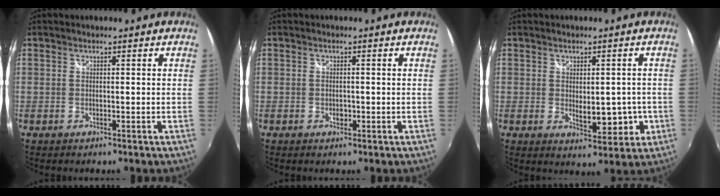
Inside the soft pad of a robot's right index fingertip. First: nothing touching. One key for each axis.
{"total": 1.0, "fx": -0.3, "fy": 0.8, "fz": 0.5, "tx": -0.009, "ty": -0.001, "tz": -0.005}
{"total": 6.6, "fx": -1.1, "fy": 3.6, "fz": 5.4, "tx": -0.085, "ty": -0.013, "tz": -0.004}